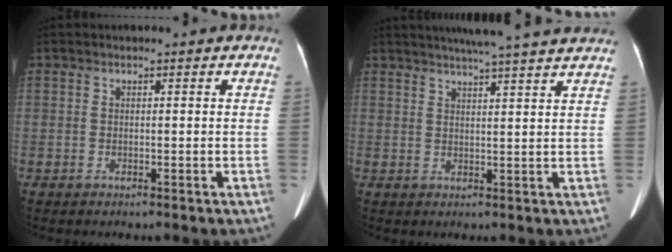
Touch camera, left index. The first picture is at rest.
{"total": 13.2, "force": [11.6, -0.4, 6.4], "torque": [-0.100, 0.016, 0.141]}